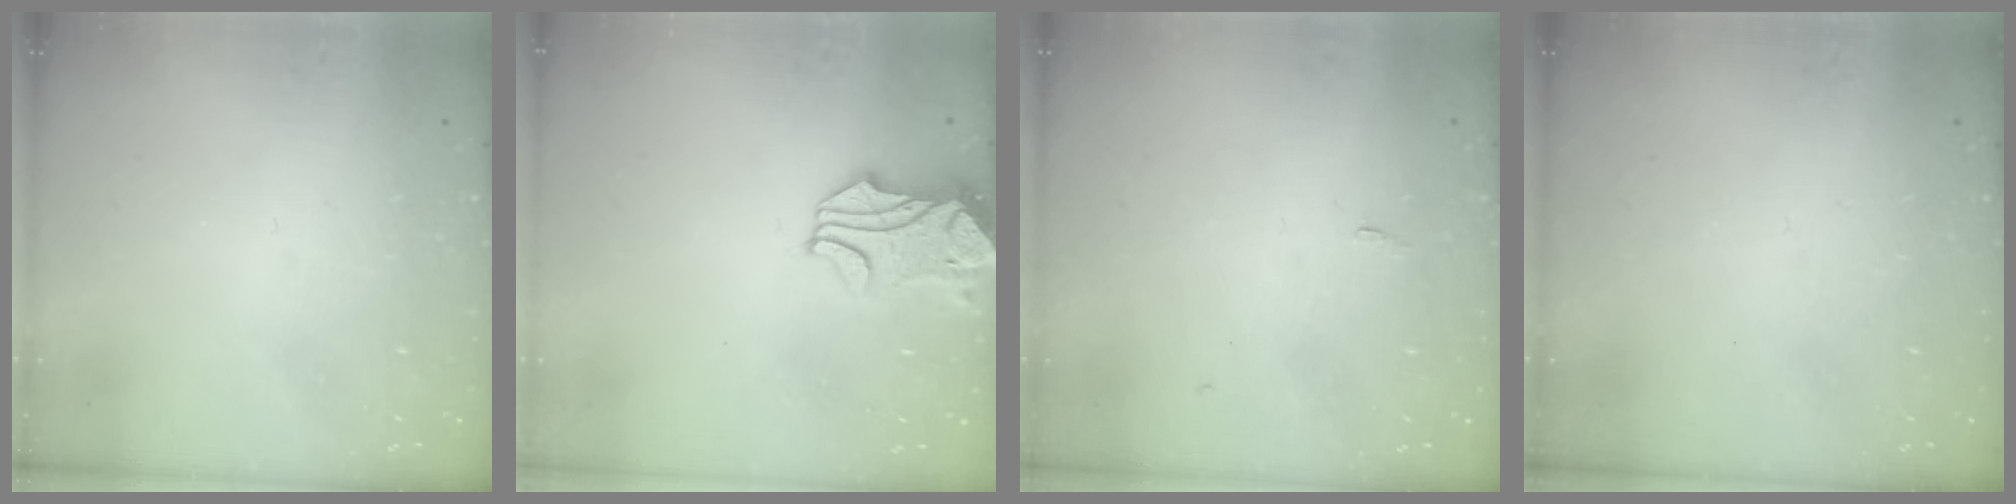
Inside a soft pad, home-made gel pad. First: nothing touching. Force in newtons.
{"total": 1.1, "press": 0.4, "slide": 1.0}
{"total": 1.6, "press": 1.6, "slide": 0.3}
{"total": 0.0}